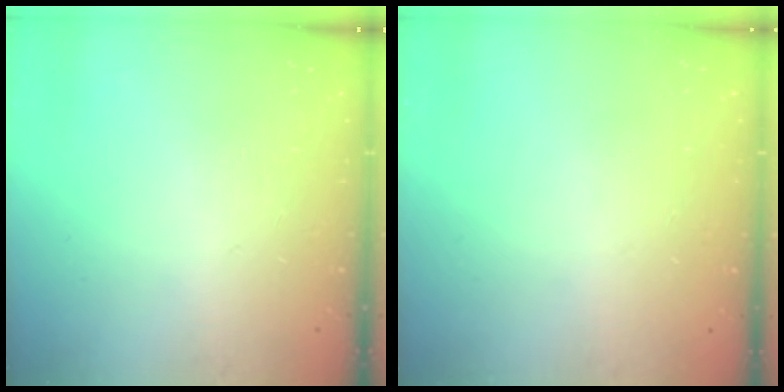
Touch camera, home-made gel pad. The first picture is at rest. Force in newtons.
{"total": 0.0}